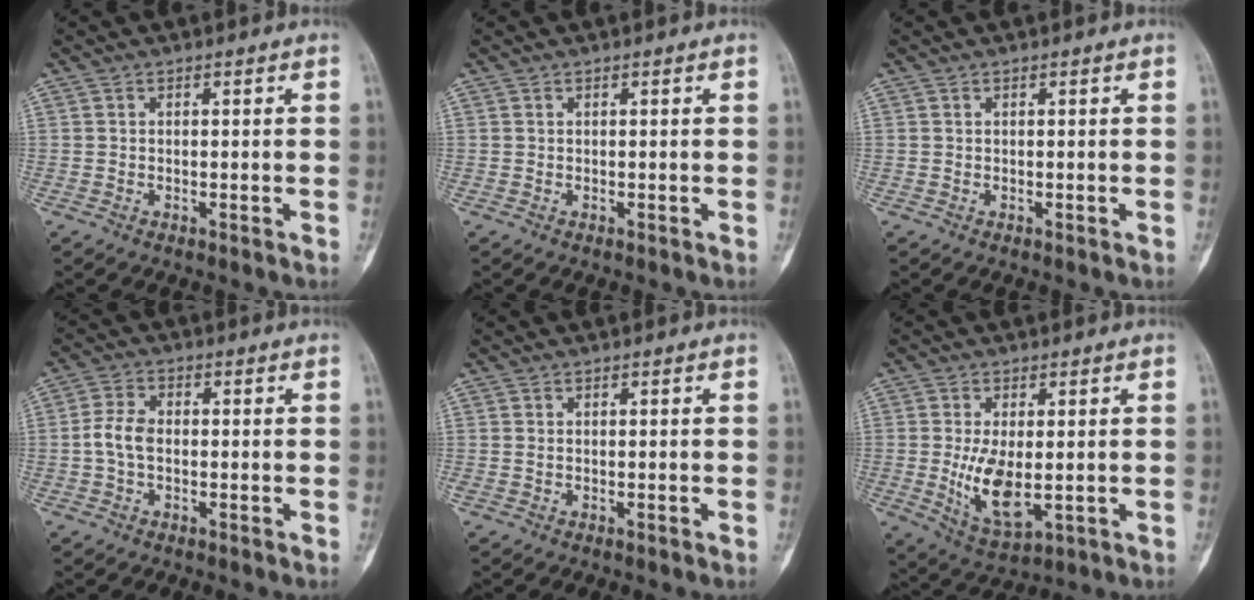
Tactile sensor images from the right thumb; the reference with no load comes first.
{"total": 0.0}
{"total": 0.0}
{"total": 4.9, "force": [-0.6, 3.1, 3.6], "torque": [-0.076, 0.013, -0.019]}
{"total": 0.7, "force": [-0.2, 0.1, 0.7], "torque": [-0.017, -0.002, 0.002]}
{"total": 9.2, "force": [-0.7, 4.4, 8.1], "torque": [-0.149, -0.021, 0.002]}